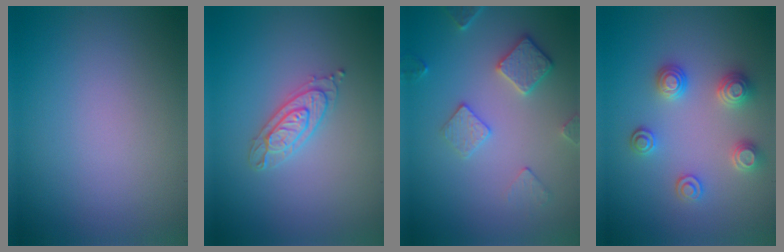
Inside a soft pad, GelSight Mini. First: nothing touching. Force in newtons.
{"total": 2.3, "press": 2.2, "slide": 0.5}
{"total": 3.4, "press": 3.1, "slide": 1.3}
{"total": 3.2, "press": 3.1, "slide": 0.9}